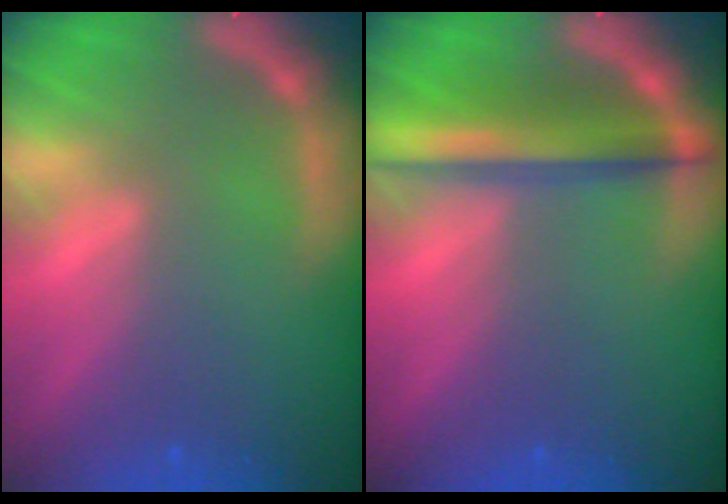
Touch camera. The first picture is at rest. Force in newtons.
{"total": 5.5}